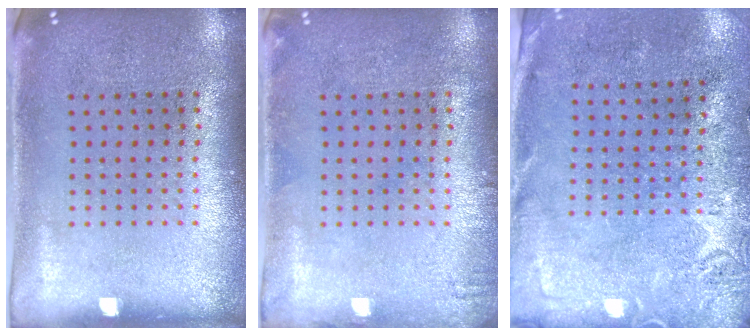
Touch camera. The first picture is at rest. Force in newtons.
{"total": 0.8, "press": 0.8, "slide": 0.1}
{"total": 2.6, "press": 2.1, "slide": 1.6}